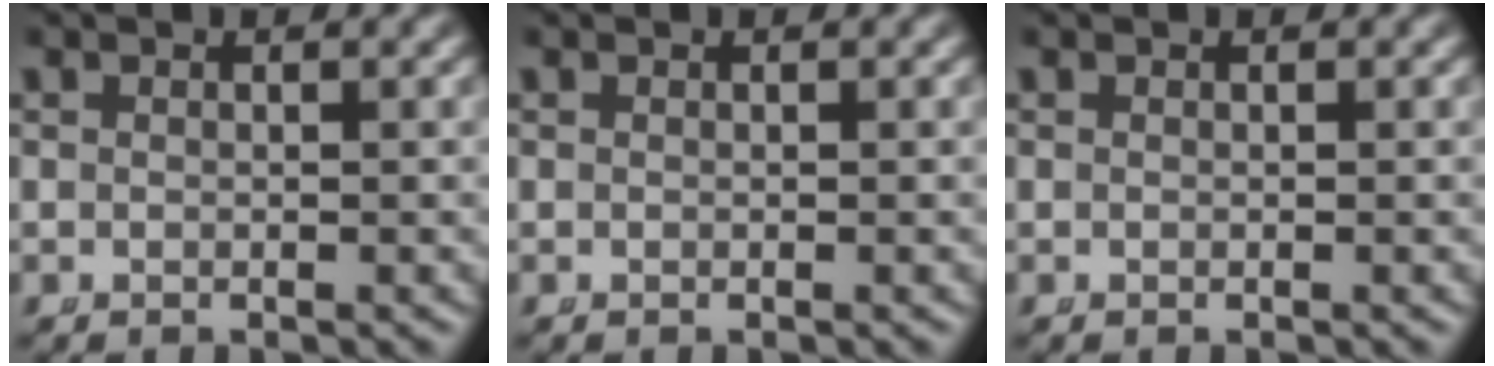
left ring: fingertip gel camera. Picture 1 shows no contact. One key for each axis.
{"total": 0.0}
{"total": 0.0}